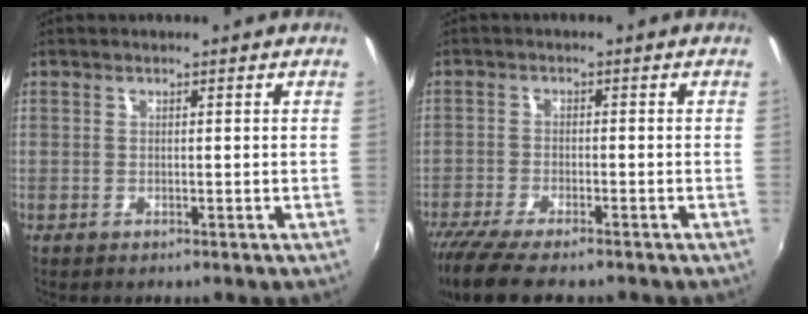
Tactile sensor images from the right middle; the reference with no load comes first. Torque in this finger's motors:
{"motor_torque": [1.11, -1.03, 0.16, 0.11]}